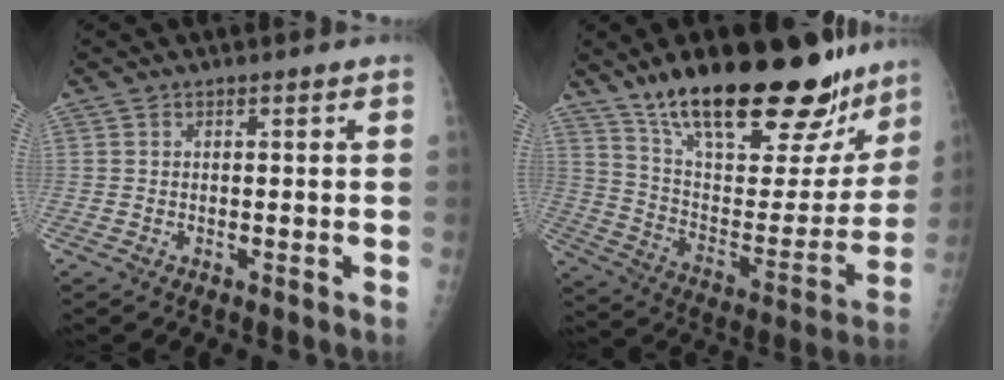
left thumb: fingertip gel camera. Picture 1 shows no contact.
{"total": 31.4, "force": [23.1, 10.7, 18.3], "torque": [-0.242, -0.083, 0.352]}